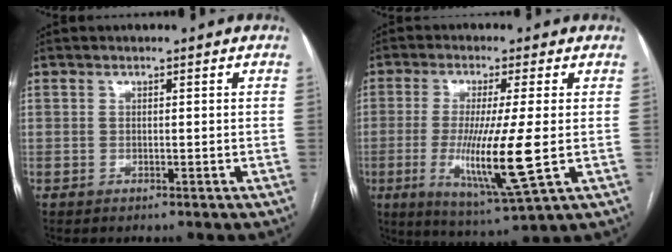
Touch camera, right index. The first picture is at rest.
{"total": 12.5, "force": [-1.8, -0.2, 12.4], "torque": [-0.239, -0.037, -0.032]}